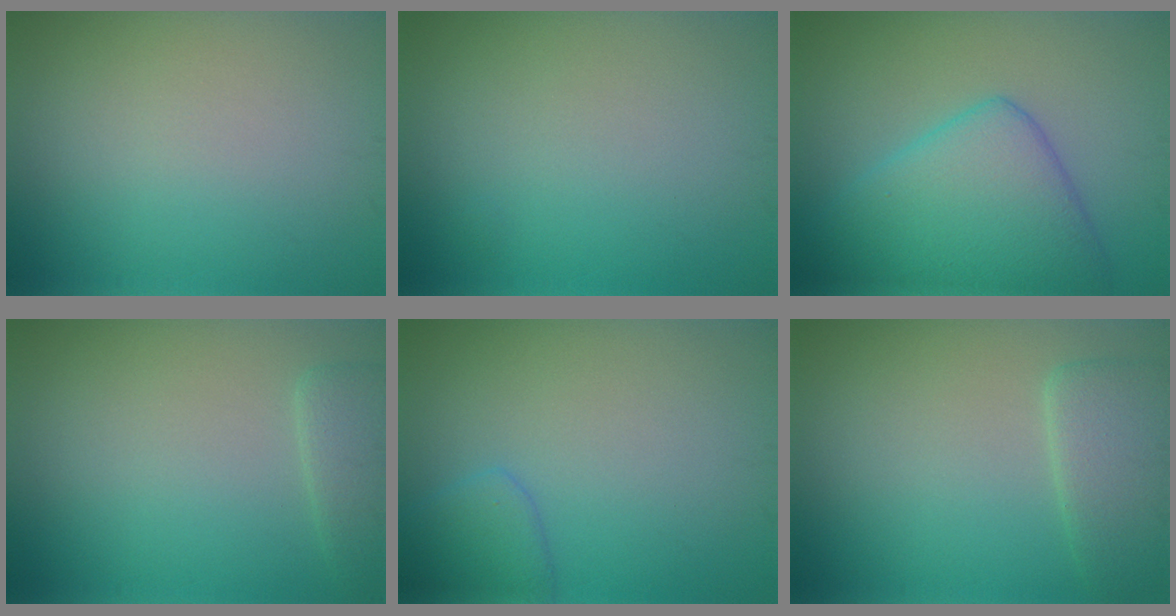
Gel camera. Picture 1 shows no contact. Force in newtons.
{"total": 0.0}
{"total": 7.2, "press": 7.2, "slide": 0.2}
{"total": 2.1, "press": 2.1, "slide": 0.2}
{"total": 2.4, "press": 2.4, "slide": 0.2}
{"total": 3.3, "press": 3.3, "slide": 0.5}